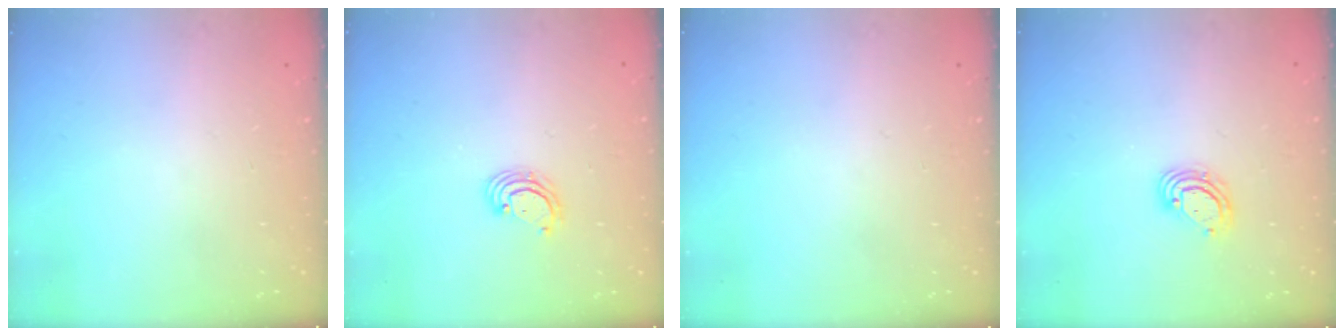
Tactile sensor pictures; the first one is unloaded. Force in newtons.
{"total": 2.6, "press": 2.6, "slide": 0.2}
{"total": 0.0}
{"total": 4.9, "press": 4.8, "slide": 0.6}